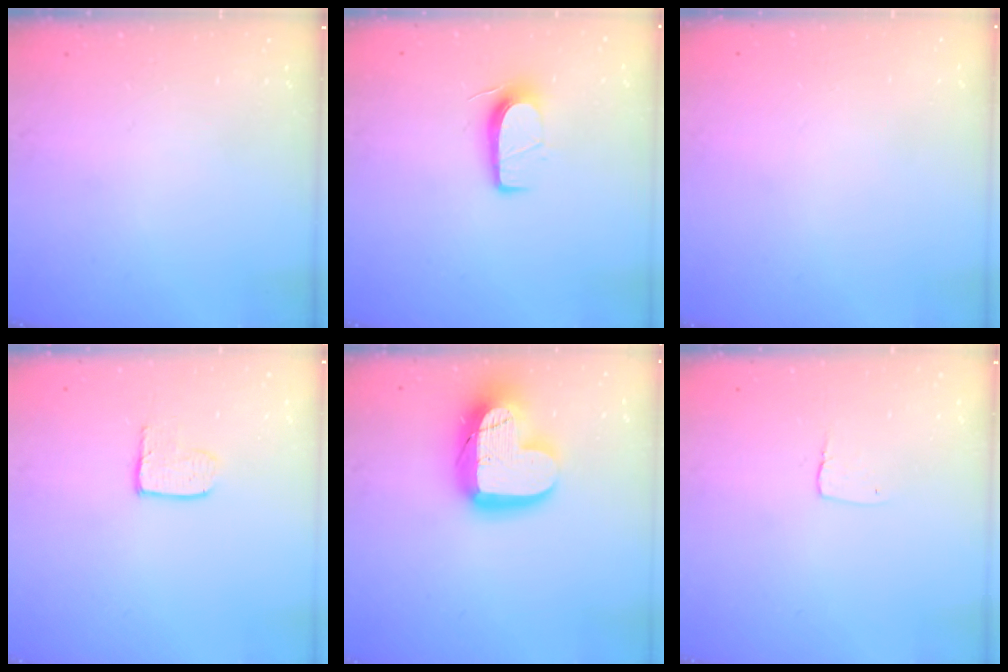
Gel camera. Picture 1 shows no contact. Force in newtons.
{"total": 8.0, "press": 7.9, "slide": 1.0}
{"total": 0.0}
{"total": 3.8, "press": 3.8, "slide": 0.4}
{"total": 20.6, "press": 20.6, "slide": 1.5}
{"total": 2.9, "press": 2.9, "slide": 0.2}